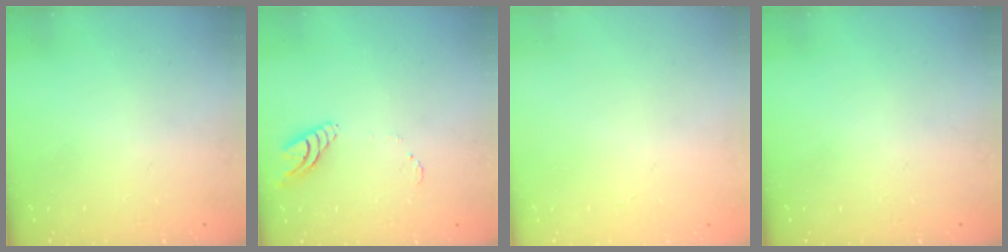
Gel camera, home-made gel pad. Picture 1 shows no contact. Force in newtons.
{"total": 8.8, "press": 8.8, "slide": 0.9}
{"total": 0.0}
{"total": 0.0}